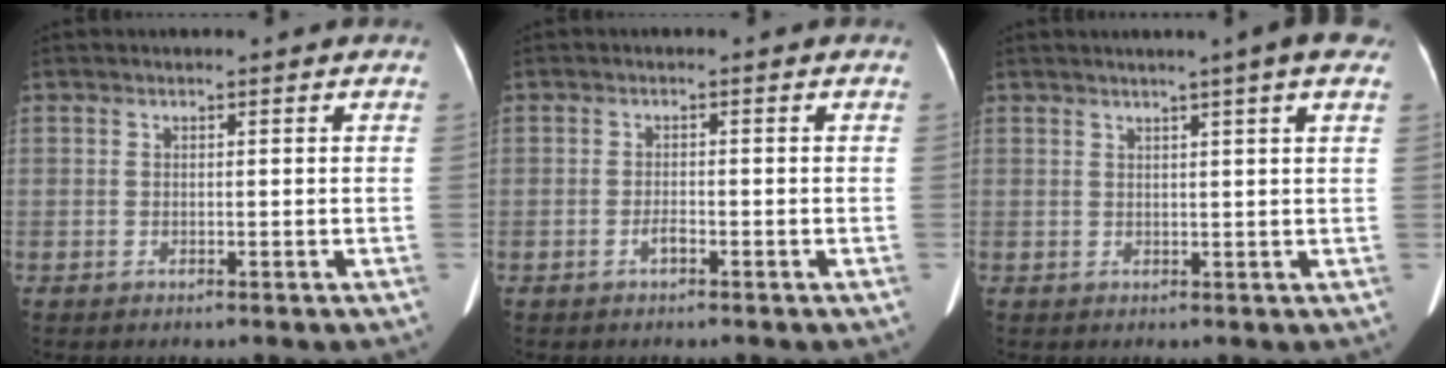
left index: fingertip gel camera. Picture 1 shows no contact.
{"total": 1.2, "force": [-0.8, 0.1, 0.8], "torque": [-0.018, 0.000, -0.015]}
{"total": 5.8, "force": [4.0, -0.2, 4.2], "torque": [-0.055, 0.011, 0.039]}